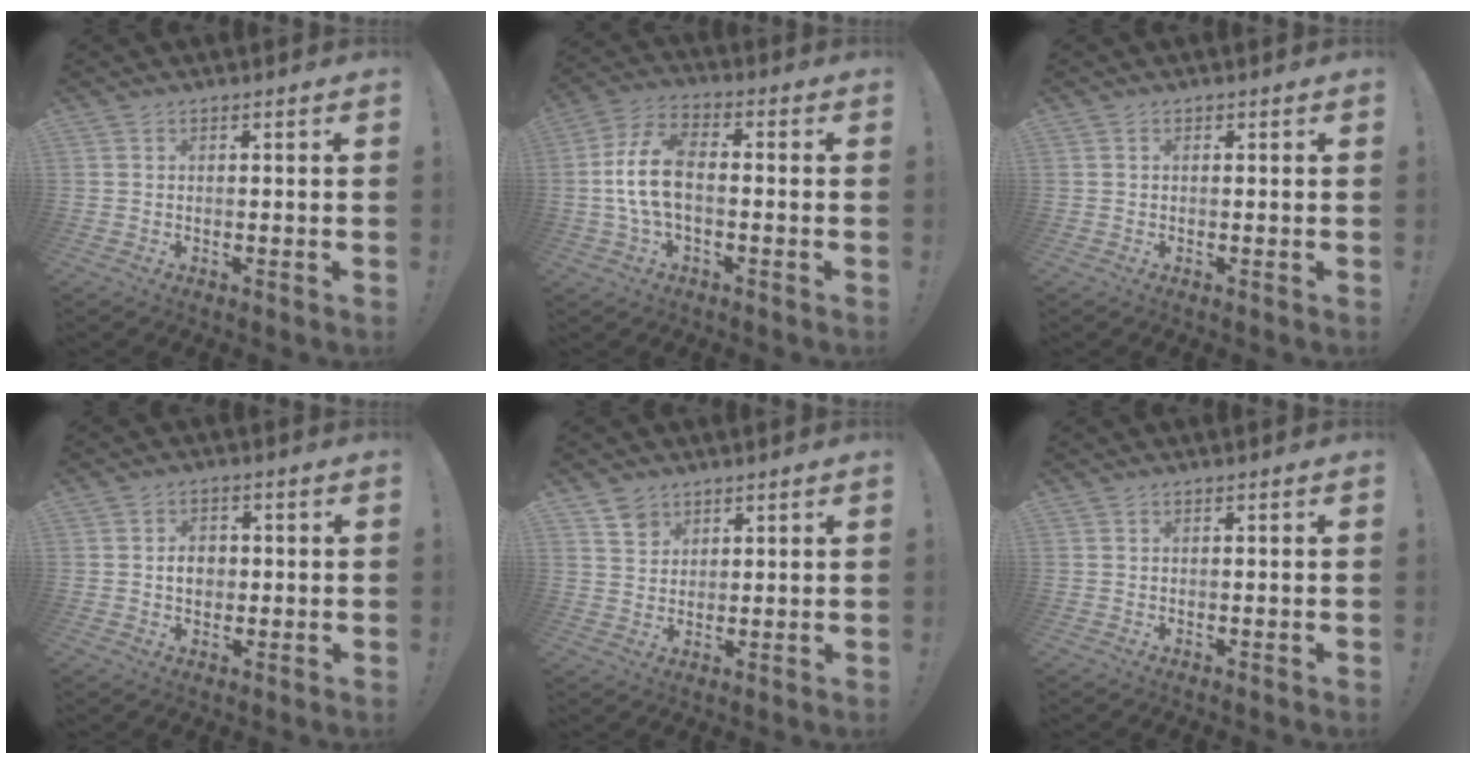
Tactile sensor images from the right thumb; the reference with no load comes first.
{"total": 12.0, "force": [-1.0, 6.4, 10.0], "torque": [-0.211, 0.012, -0.015]}
{"total": 0.0}
{"total": 4.7, "force": [-0.2, 3.8, 2.8], "torque": [-0.033, 0.004, -0.007]}
{"total": 5.1, "force": [3.5, 3.5, 1.1], "torque": [-0.010, -0.022, 0.066]}
{"total": 0.0}